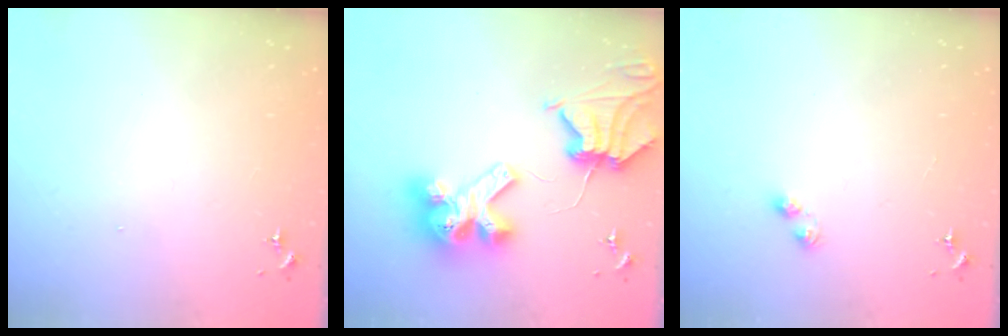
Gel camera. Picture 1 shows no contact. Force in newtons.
{"total": 13.1, "press": 13.0, "slide": 1.7}
{"total": 3.4, "press": 3.3, "slide": 0.5}